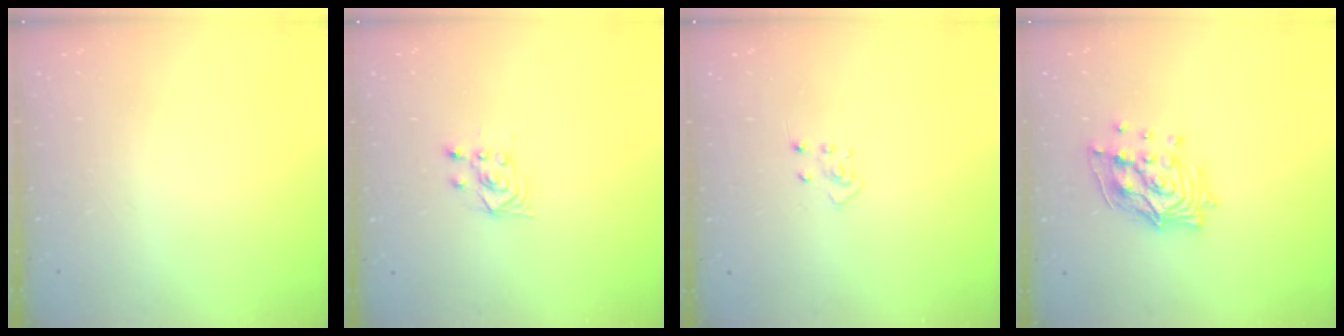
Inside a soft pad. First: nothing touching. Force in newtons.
{"total": 3.5, "press": 3.0, "slide": 1.7}
{"total": 3.7, "press": 3.7, "slide": 0.3}
{"total": 13.3, "press": 13.2, "slide": 1.1}